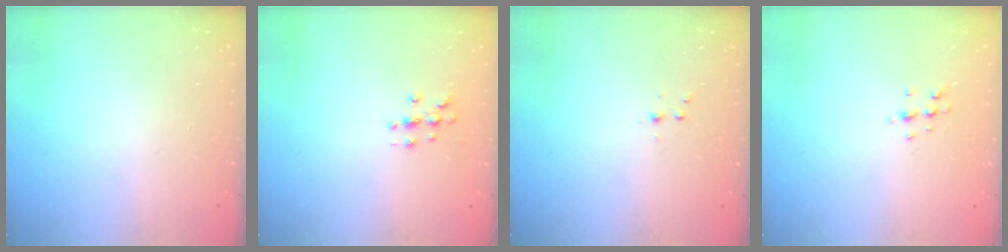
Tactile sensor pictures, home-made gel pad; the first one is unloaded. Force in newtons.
{"total": 3.0, "press": 3.0, "slide": 0.3}
{"total": 3.0, "press": 2.6, "slide": 1.5}
{"total": 5.4, "press": 5.3, "slide": 1.1}